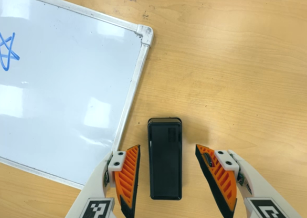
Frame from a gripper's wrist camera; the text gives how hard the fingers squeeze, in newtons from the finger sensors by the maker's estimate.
{"total": 0.0}